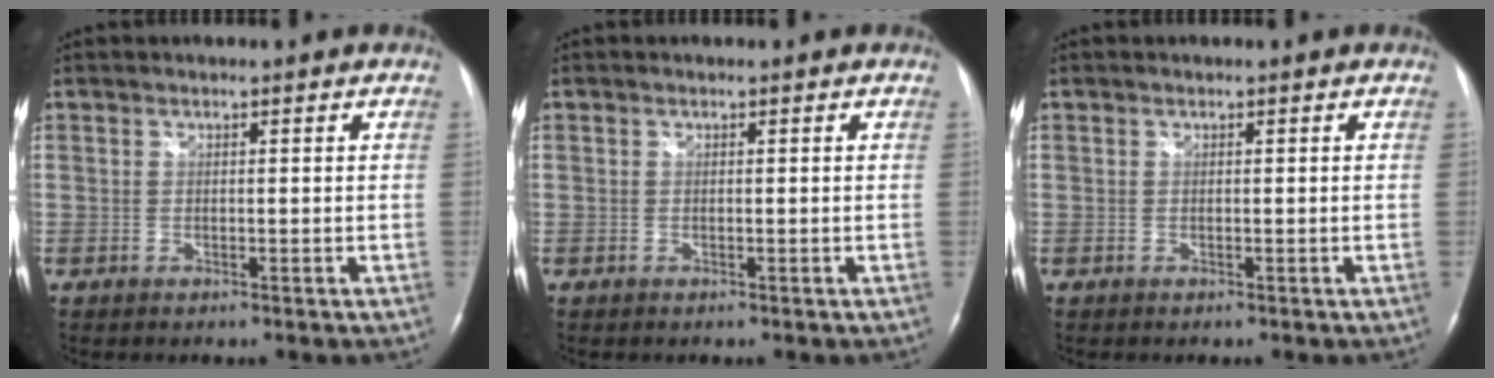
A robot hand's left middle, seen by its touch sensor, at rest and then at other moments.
{"total": 0.0}
{"total": 0.0}